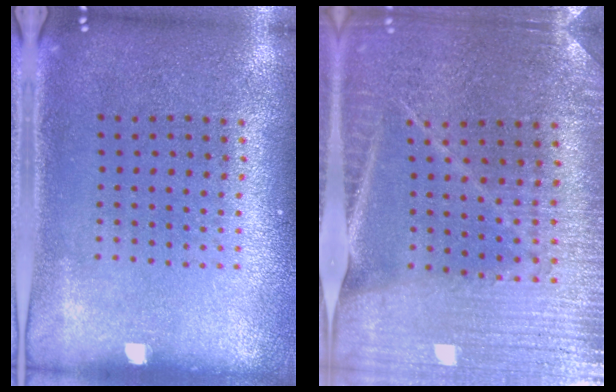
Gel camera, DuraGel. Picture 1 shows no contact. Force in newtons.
{"total": 3.0, "press": 3.0, "slide": 0.3}